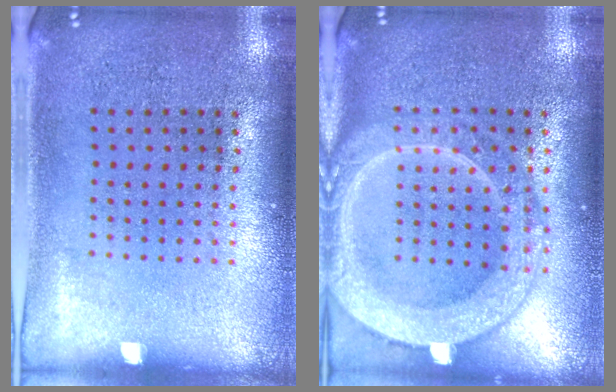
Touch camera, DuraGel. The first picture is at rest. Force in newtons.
{"total": 3.9, "press": 3.9, "slide": 0.4}